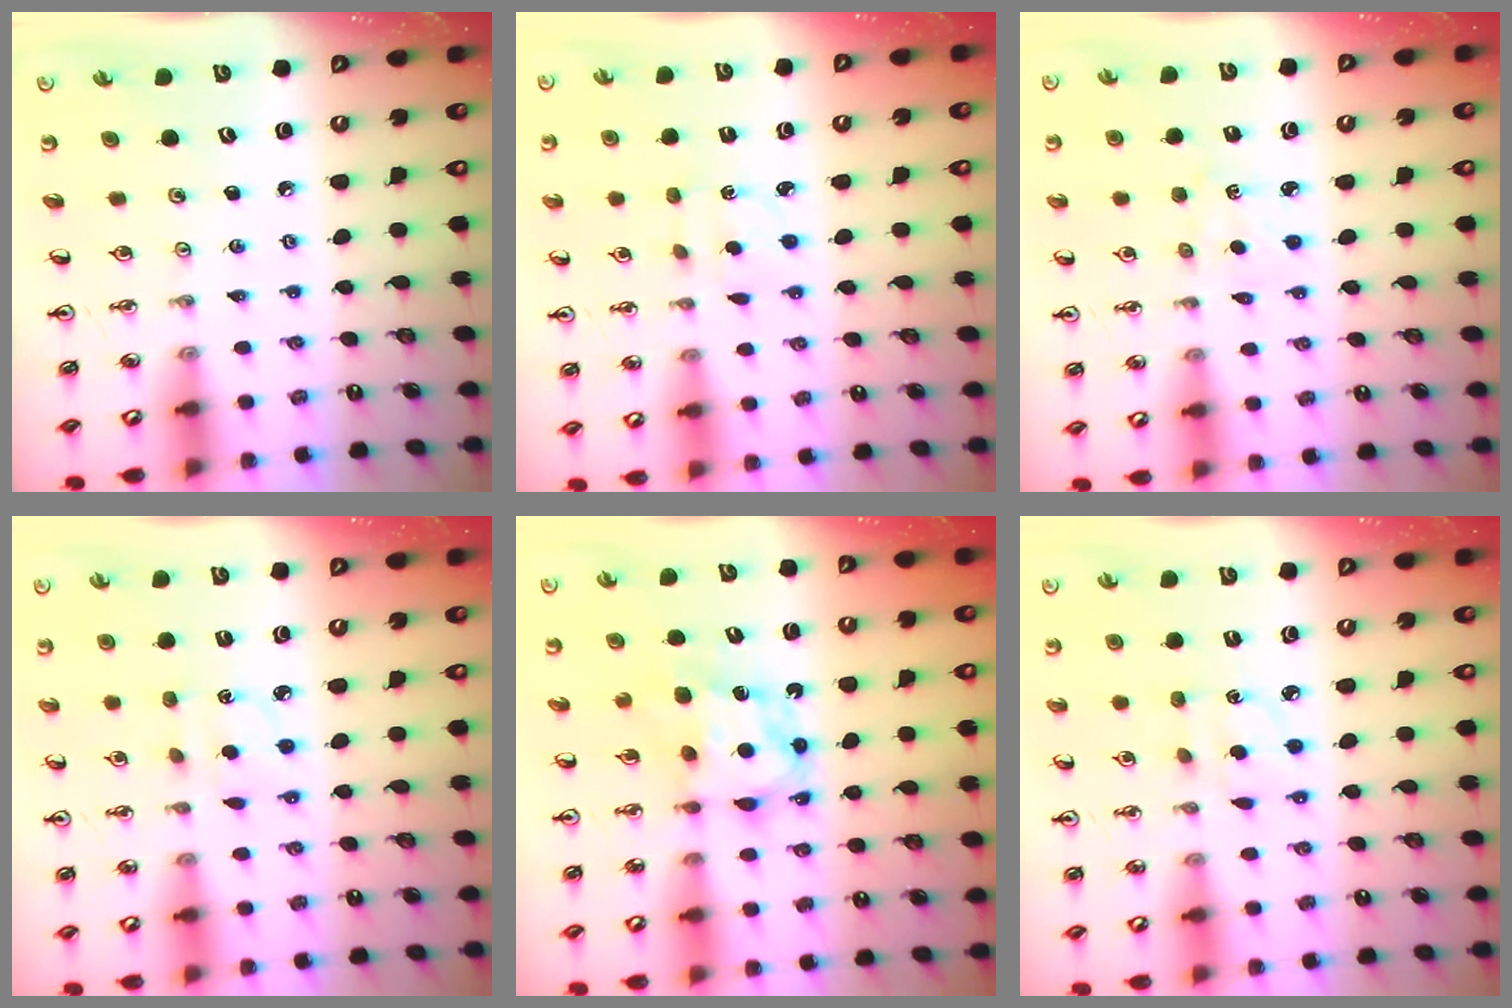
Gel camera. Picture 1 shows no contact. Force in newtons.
{"total": 1.9, "press": 1.9, "slide": 0.4}
{"total": 2.2, "press": 2.2, "slide": 0.4}
{"total": 3.4, "press": 3.4, "slide": 0.5}
{"total": 6.9, "press": 6.9, "slide": 0.4}
{"total": 5.2, "press": 5.2, "slide": 0.5}